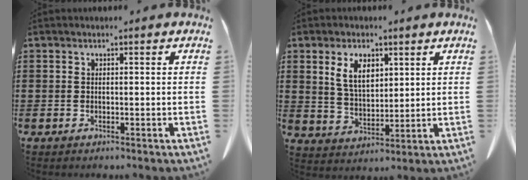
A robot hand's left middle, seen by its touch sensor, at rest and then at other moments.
{"total": 6.1, "force": [3.3, 3.3, 3.8], "torque": [-0.079, 0.007, 0.059]}